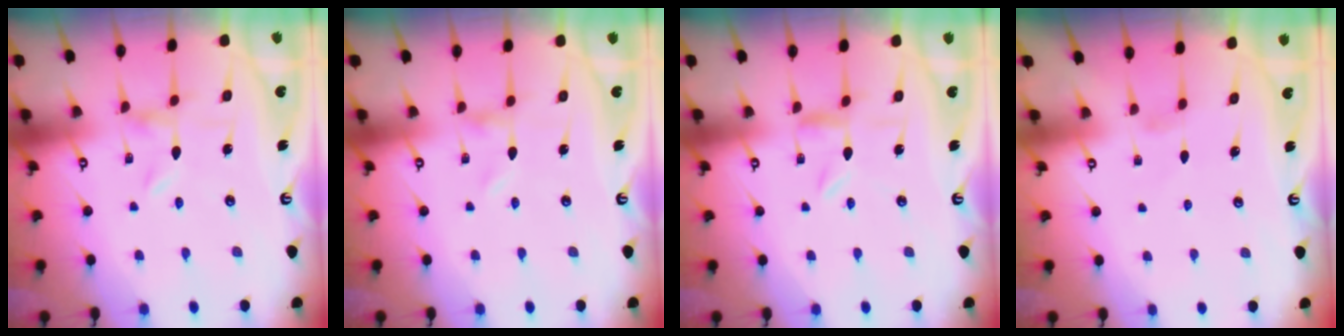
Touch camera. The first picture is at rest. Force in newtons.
{"total": 0.0}
{"total": 2.0, "press": 1.9, "slide": 0.4}
{"total": 1.3, "press": 1.2, "slide": 0.3}